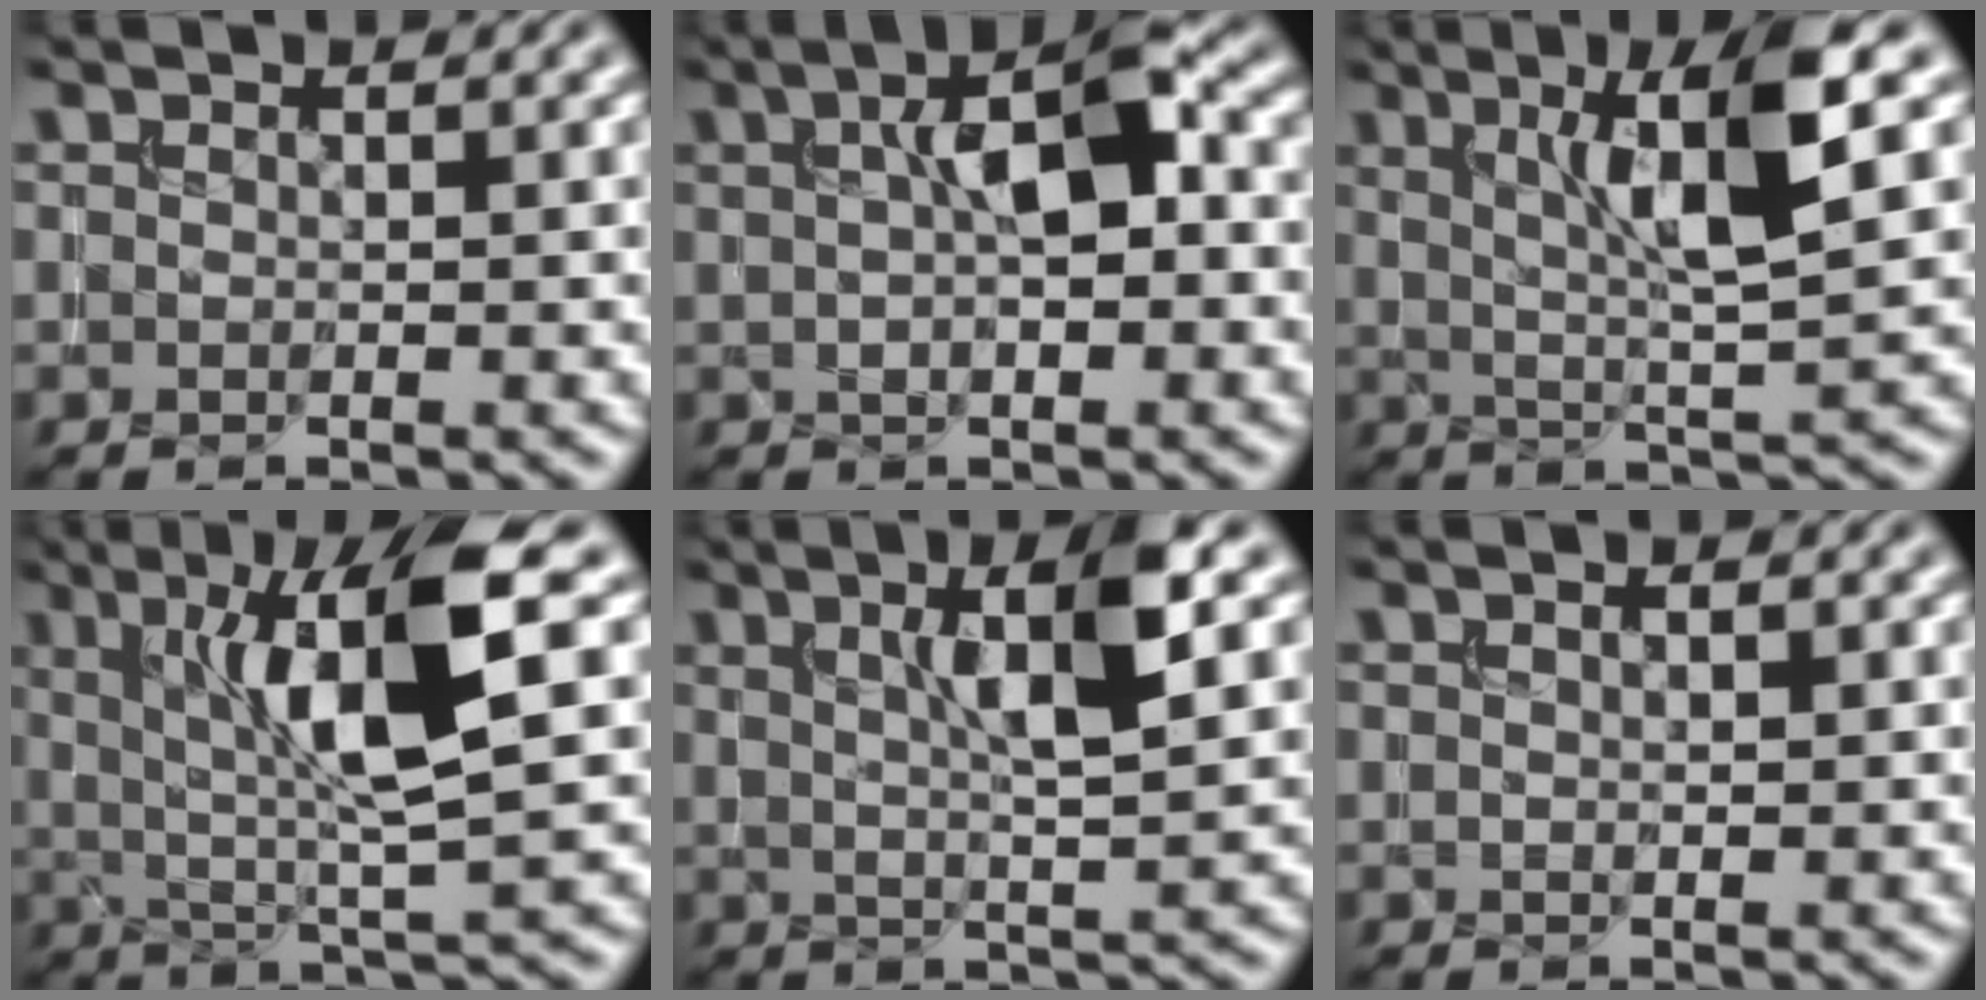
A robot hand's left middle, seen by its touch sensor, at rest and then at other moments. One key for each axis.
{"total": 6.2, "fx": 0.9, "fy": 2.5, "fz": 5.7, "tx": -0.090, "ty": 0.011, "tz": 0.013}
{"total": 7.2, "fx": 2.1, "fy": 1.1, "fz": 6.8, "tx": -0.115, "ty": 0.005, "tz": 0.041}
{"total": 8.8, "fx": 1.8, "fy": 1.7, "fz": 8.4, "tx": -0.142, "ty": -0.003, "tz": 0.037}
{"total": 6.3, "fx": 2.0, "fy": 1.1, "fz": 5.9, "tx": -0.092, "ty": 0.006, "tz": 0.034}
{"total": 0.8, "fx": 0.1, "fy": 0.4, "fz": 0.7, "tx": -0.008, "ty": -0.002, "tz": 0.006}